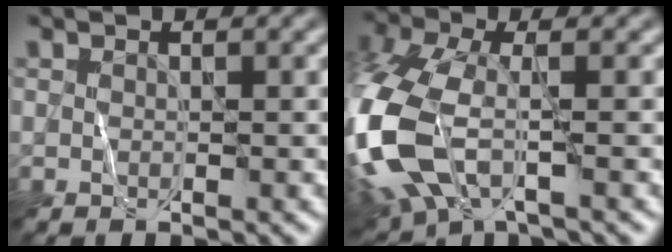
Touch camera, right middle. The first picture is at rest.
{"total": 10.4, "force": [-3.5, 5.1, 8.3], "torque": [-0.219, -0.014, -0.079]}